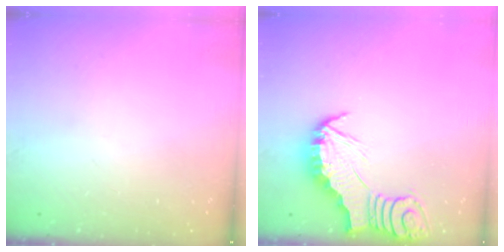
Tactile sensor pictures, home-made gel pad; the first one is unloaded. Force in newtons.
{"total": 2.8, "press": 2.8, "slide": 0.3}